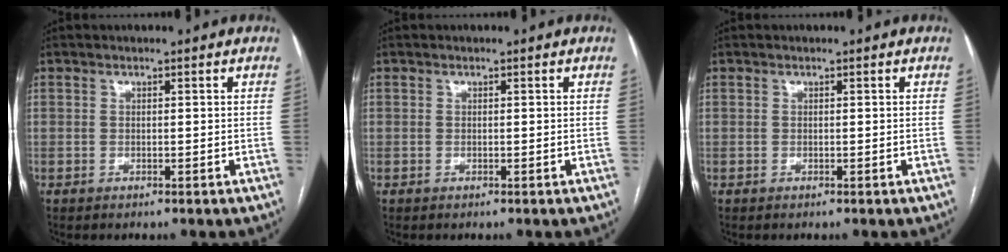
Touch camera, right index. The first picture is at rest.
{"total": 0.0}
{"total": 0.0}